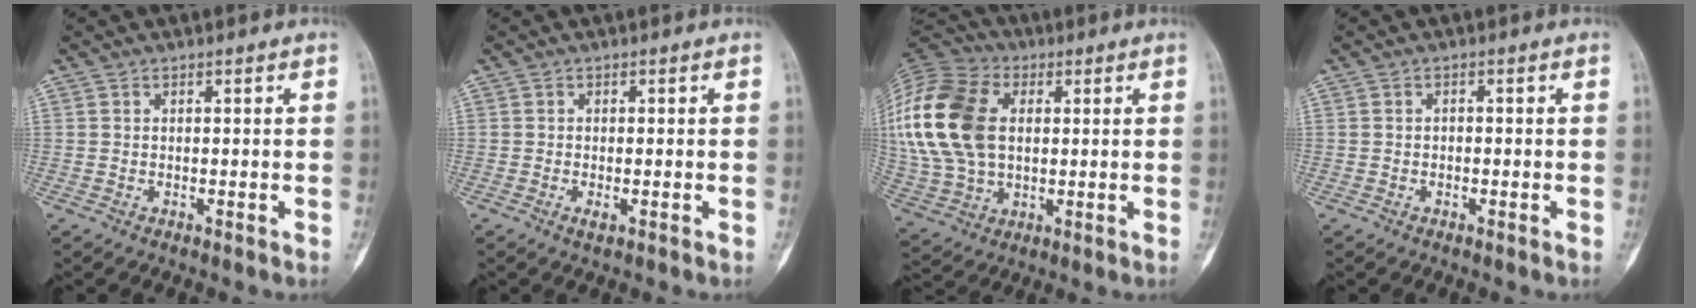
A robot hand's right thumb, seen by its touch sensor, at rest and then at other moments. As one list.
[{"total": 1.3, "force": [-0.5, 0.4, 1.1], "torque": [-0.021, -0.002, -0.010]}, {"total": 25.4, "force": [4.4, 17.1, 18.3], "torque": [-0.424, 0.022, 0.087]}, {"total": 0.7, "force": [-0.2, 0.6, 0.4], "torque": [-0.004, 0.002, -0.005]}]